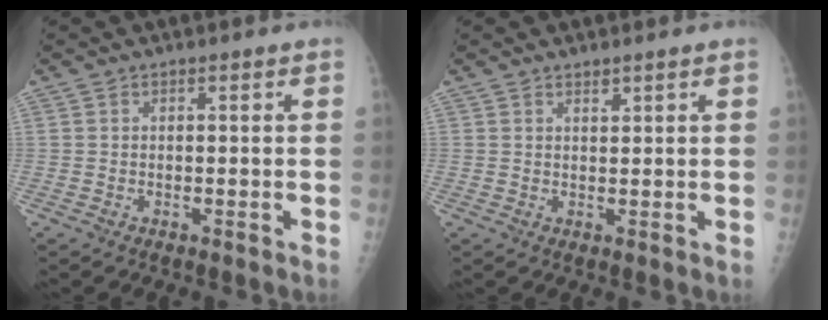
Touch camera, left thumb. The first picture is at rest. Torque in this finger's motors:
{"motor_torque": [-0.09, 0.02, -0.11, -0.15, 0.04]}